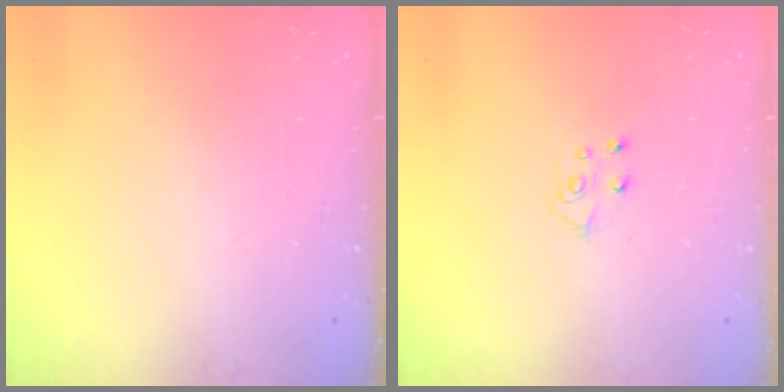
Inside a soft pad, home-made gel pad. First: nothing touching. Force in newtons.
{"total": 5.1, "press": 5.1, "slide": 0.5}